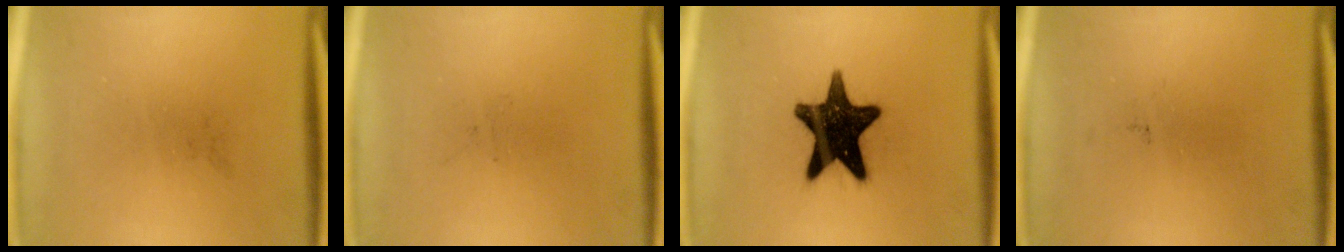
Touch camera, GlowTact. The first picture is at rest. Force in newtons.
{"total": 0.0}
{"total": 16.8}
{"total": 0.0}